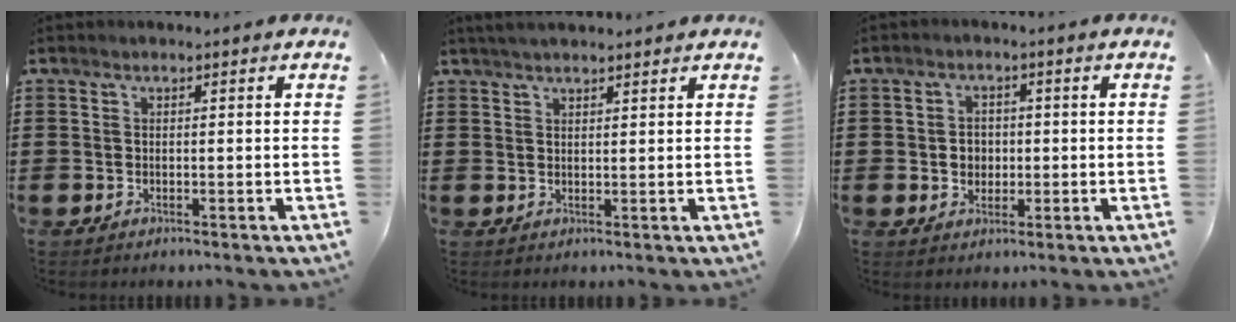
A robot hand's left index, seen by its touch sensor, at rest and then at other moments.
{"total": 2.2, "force": [2.0, 0.3, 0.9], "torque": [-0.021, 0.006, 0.037]}
{"total": 2.8, "force": [-0.2, 2.5, 1.3], "torque": [-0.026, 0.004, -0.009]}